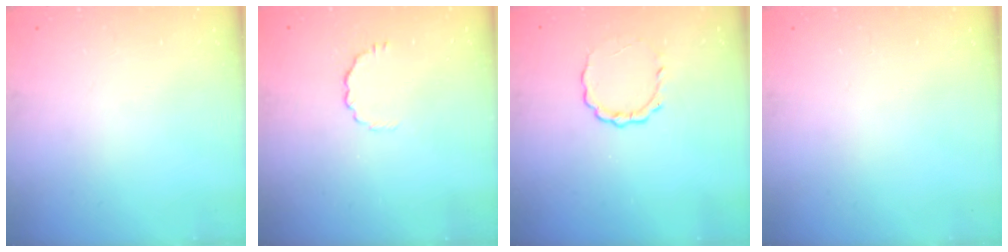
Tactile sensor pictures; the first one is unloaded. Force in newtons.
{"total": 3.6, "press": 3.4, "slide": 1.1}
{"total": 4.3, "press": 4.3, "slide": 0.7}
{"total": 0.0}